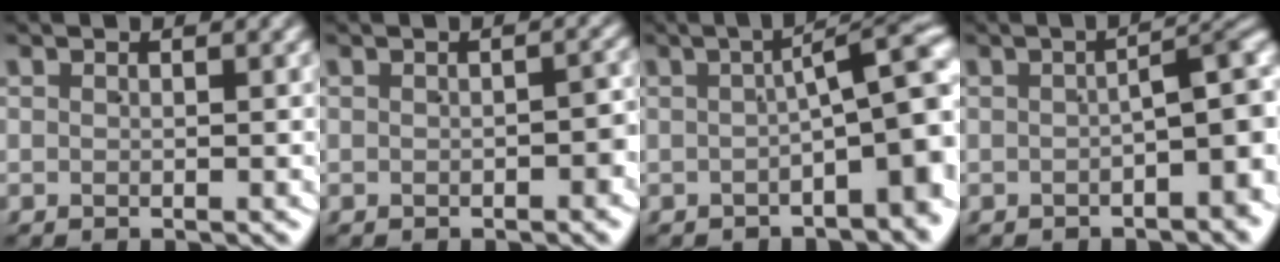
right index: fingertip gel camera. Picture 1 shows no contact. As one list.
[{"total": 1.5, "force": [-0.9, 0.7, 1.0], "torque": [-0.012, 0.001, -0.012]}, {"total": 6.4, "force": [-1.0, 1.9, 6.0], "torque": [-0.064, 0.006, -0.011]}, {"total": 6.4, "force": [-1.4, 2.7, 5.7], "torque": [-0.044, 0.001, -0.017]}]